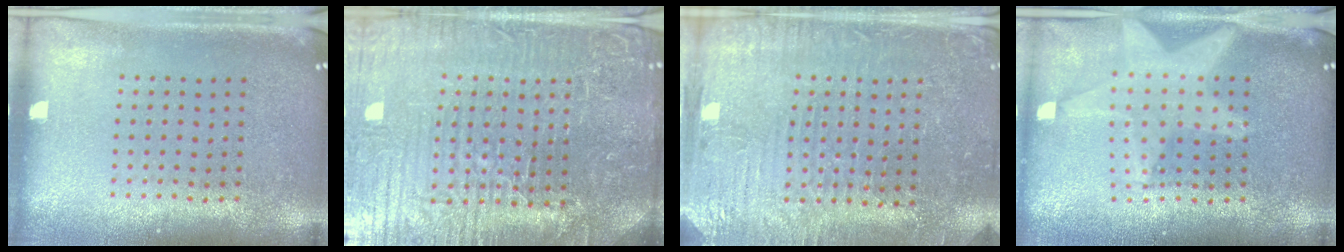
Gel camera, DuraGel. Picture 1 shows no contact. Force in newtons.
{"total": 6.7, "press": 6.0, "slide": 2.9}
{"total": 3.4, "press": 3.4, "slide": 0.6}
{"total": 2.3, "press": 1.9, "slide": 1.3}